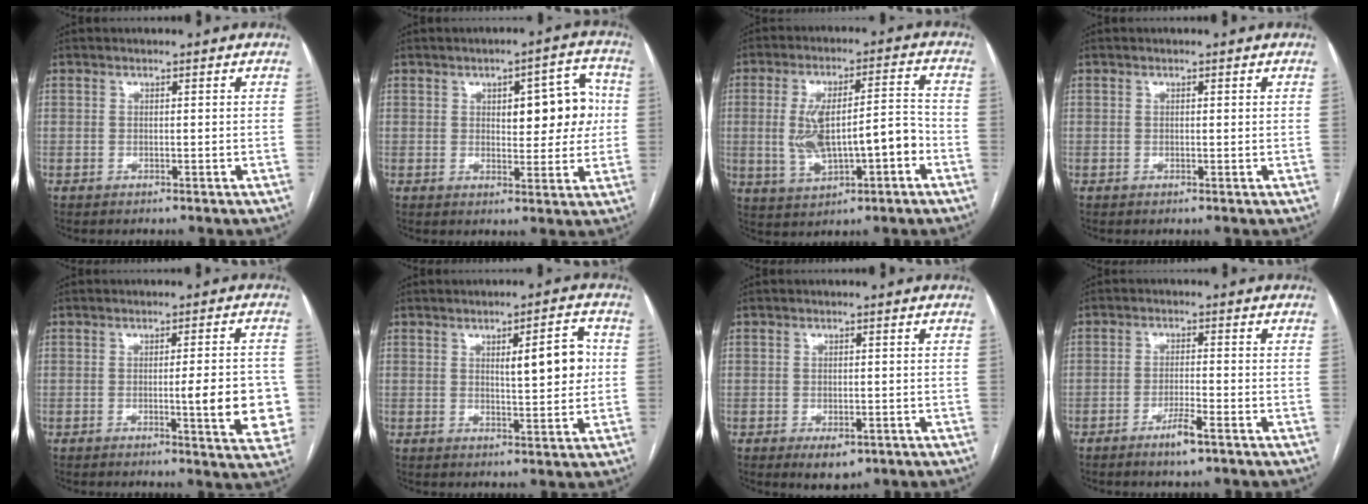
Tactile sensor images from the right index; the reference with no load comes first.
{"total": 8.9, "force": [1.5, 3.6, 8.0], "torque": [-0.093, 0.023, 0.023]}
{"total": 12.1, "force": [-2.2, 3.8, 11.2], "torque": [-0.204, 0.025, -0.023]}
{"total": 0.0}
{"total": 8.7, "force": [-1.5, 1.5, 8.4], "torque": [-0.093, -0.003, -0.017]}
{"total": 7.1, "force": [1.3, 1.6, 6.8], "torque": [-0.096, 0.007, 0.021]}
{"total": 4.6, "force": [-2.5, 2.4, 3.0], "torque": [-0.042, -0.003, -0.028]}
{"total": 3.9, "force": [-2.5, 0.2, 3.0], "torque": [-0.060, -0.005, -0.044]}